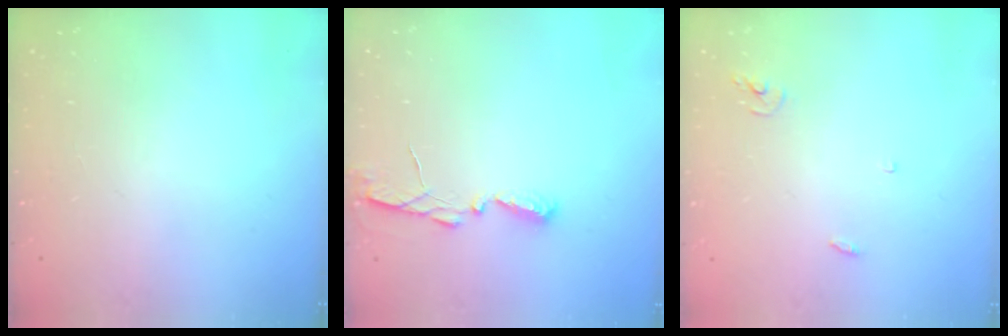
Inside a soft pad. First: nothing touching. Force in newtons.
{"total": 4.9, "press": 4.9, "slide": 0.3}
{"total": 3.3, "press": 3.2, "slide": 0.3}